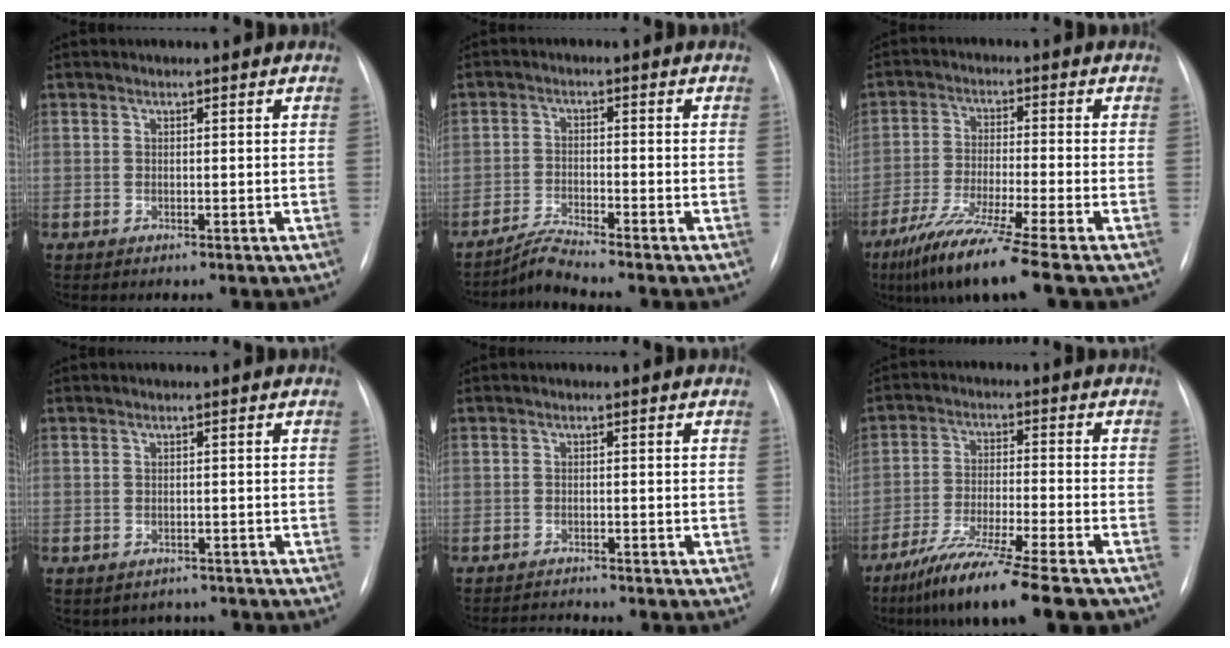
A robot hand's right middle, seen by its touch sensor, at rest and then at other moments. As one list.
[{"total": 3.9, "force": [-3.6, -1.4, 0.6], "torque": [-0.023, -0.024, -0.072]}, {"total": 11.5, "force": [-8.2, -1.3, 8.0], "torque": [-0.148, -0.043, -0.145]}, {"total": 3.8, "force": [-3.2, 2.1, 0.0], "torque": [0.004, 0.015, -0.037]}, {"total": 3.5, "force": [-3.4, -0.3, 0.5], "torque": [-0.007, -0.013, -0.050]}, {"total": 14.8, "force": [-11.5, 0.2, 9.2], "torque": [-0.166, -0.044, -0.192]}]